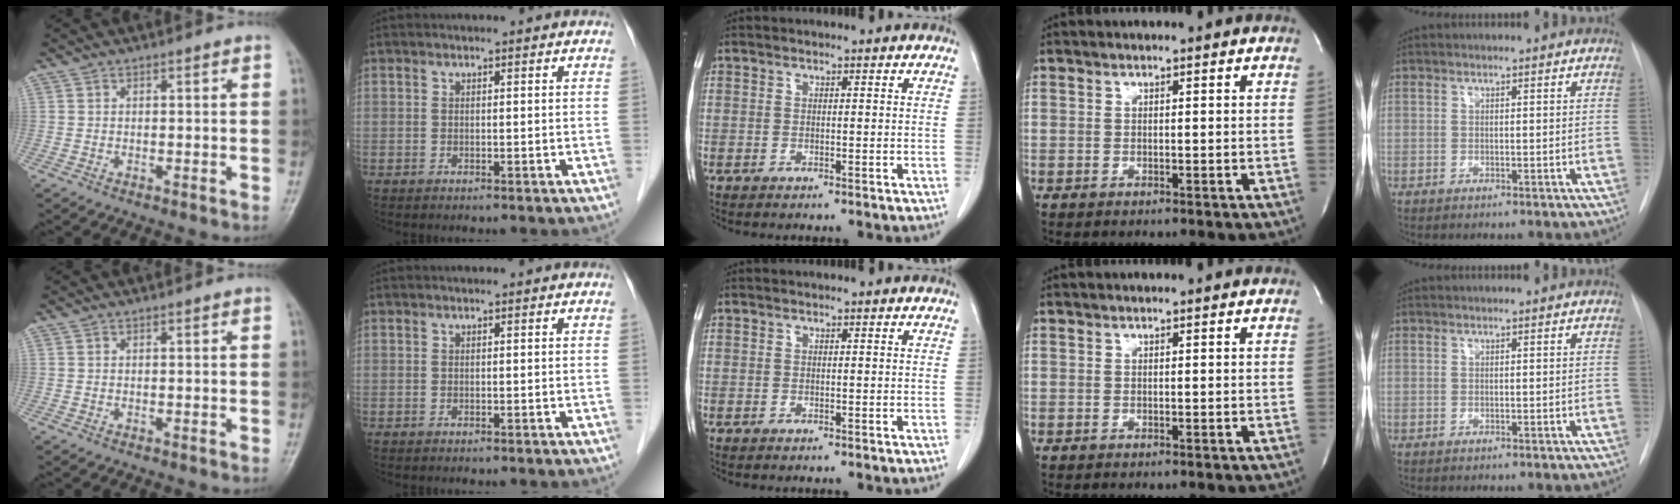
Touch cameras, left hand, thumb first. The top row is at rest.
{}